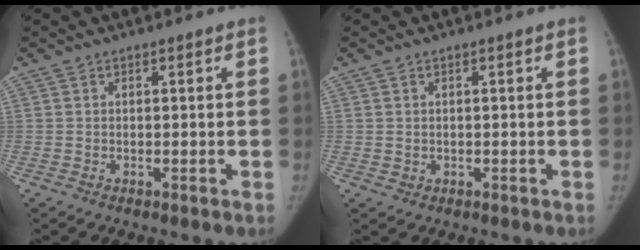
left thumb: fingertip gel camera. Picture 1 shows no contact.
{"total": 1.2, "force": [-0.1, 1.1, 0.3], "torque": [-0.003, -0.001, 0.004]}